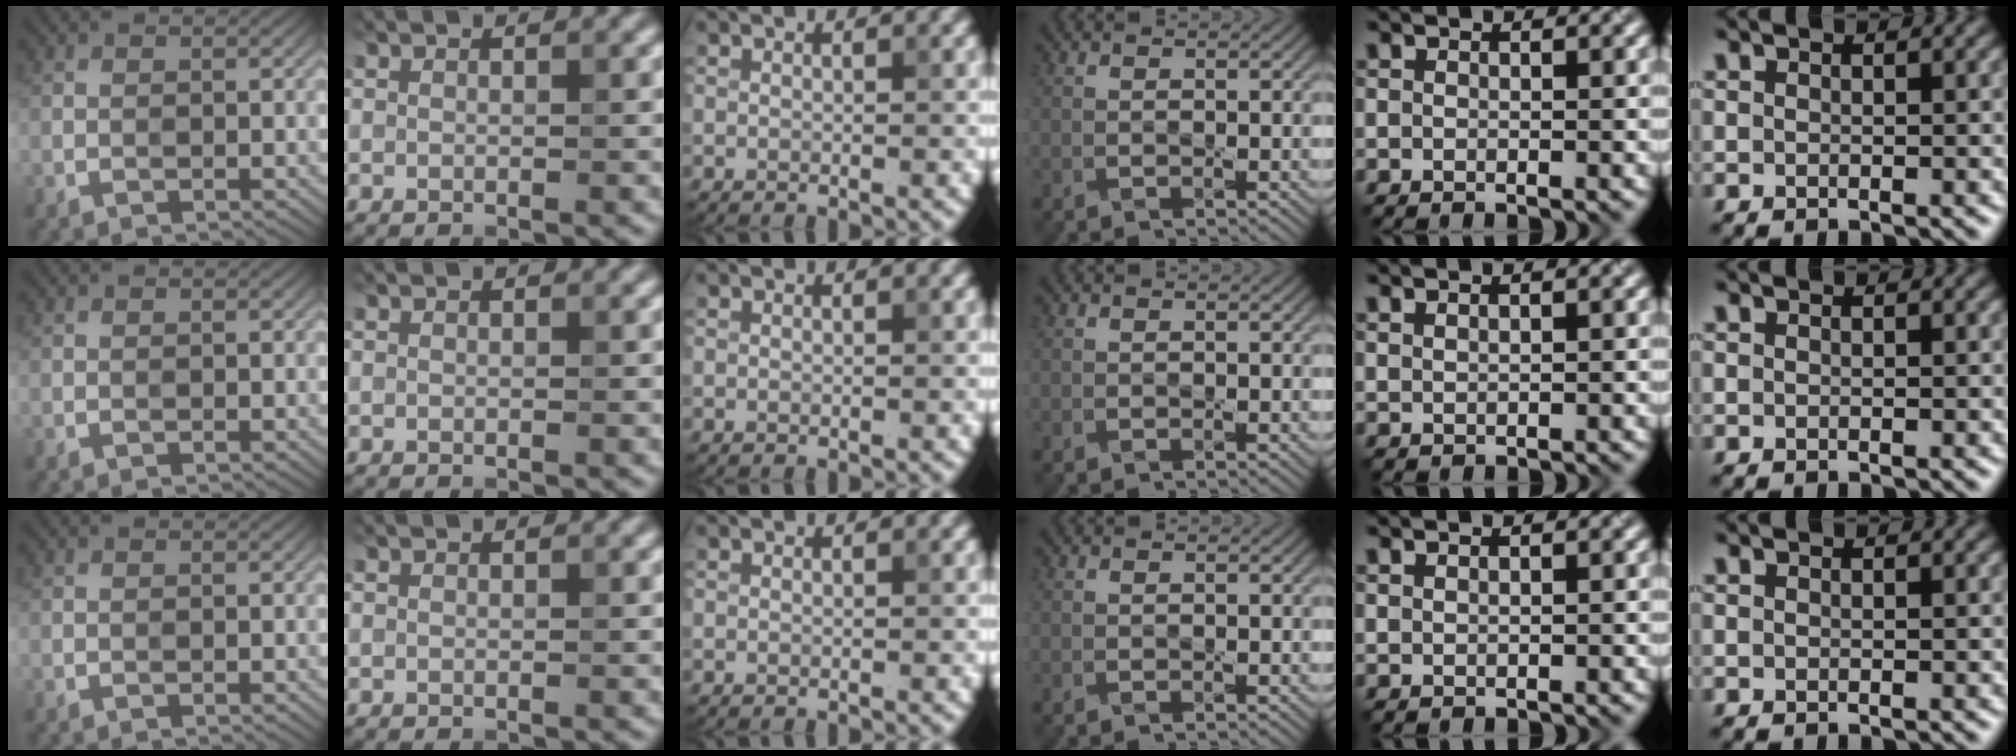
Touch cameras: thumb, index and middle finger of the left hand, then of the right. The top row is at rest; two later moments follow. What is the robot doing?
{"motion": "press", "object": "sticky note"}